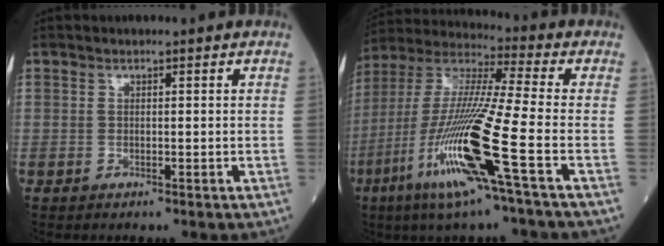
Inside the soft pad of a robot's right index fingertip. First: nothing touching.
{"total": 18.5, "force": [-7.2, -0.6, 17.0], "torque": [-0.371, -0.030, -0.147]}